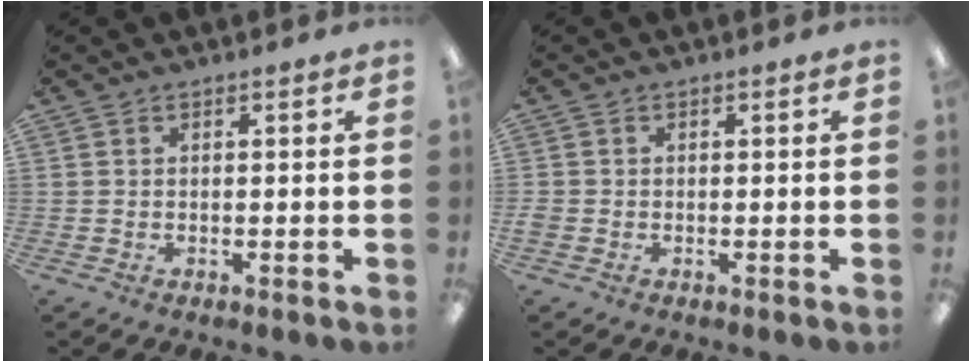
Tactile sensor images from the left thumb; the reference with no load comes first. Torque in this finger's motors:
{"motor_torque": [-0.48, 0.02, 0.13, -0.06, -0.01]}